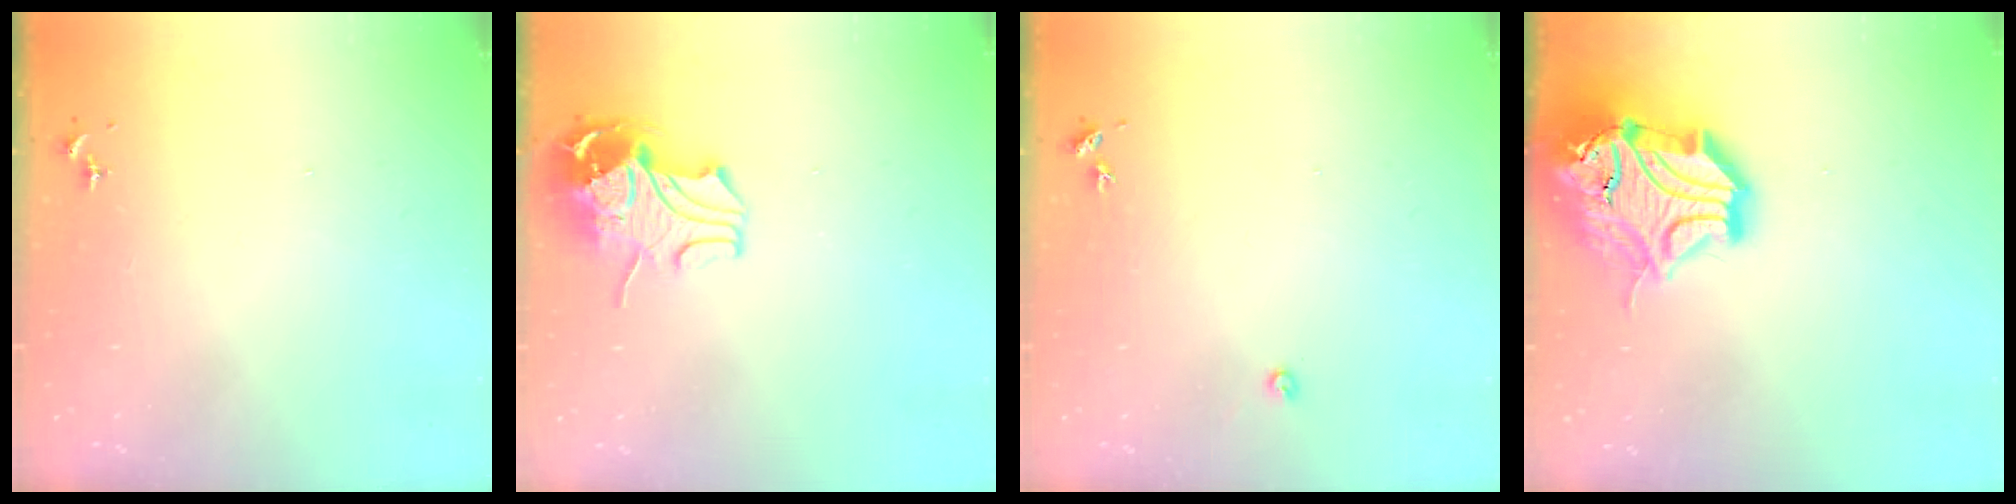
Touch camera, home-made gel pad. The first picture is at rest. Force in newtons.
{"total": 11.6, "press": 11.5, "slide": 1.6}
{"total": 2.4, "press": 2.4, "slide": 0.3}
{"total": 21.9, "press": 21.7, "slide": 2.9}